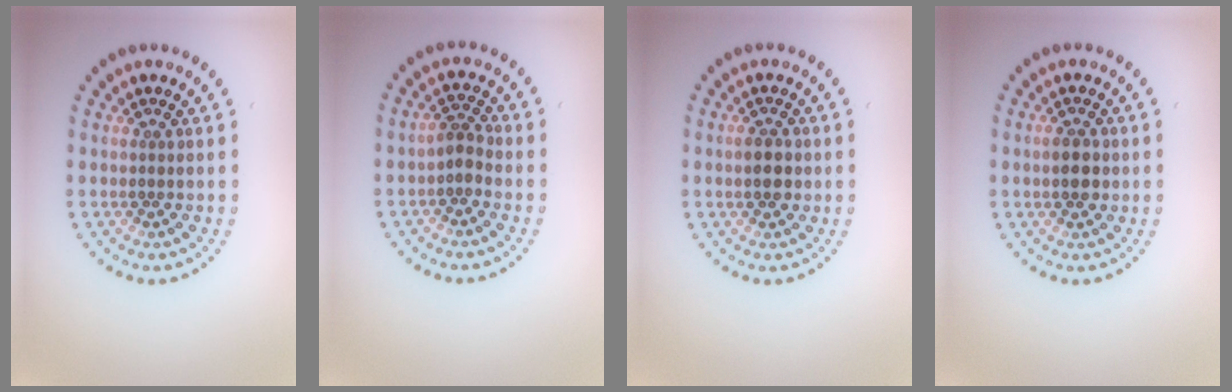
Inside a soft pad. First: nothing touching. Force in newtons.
{"total": 1.6, "press": 1.4, "slide": 0.9}
{"total": 2.3, "press": 2.3, "slide": 0.0}
{"total": 2.1, "press": 2.0, "slide": 0.1}